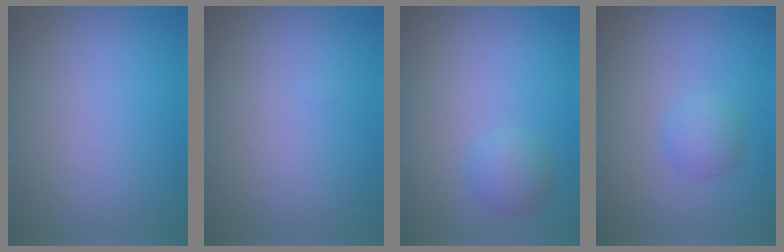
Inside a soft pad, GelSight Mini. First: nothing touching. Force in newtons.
{"total": 0.0}
{"total": 1.8, "press": 1.8, "slide": 0.1}
{"total": 1.9, "press": 1.9, "slide": 0.1}